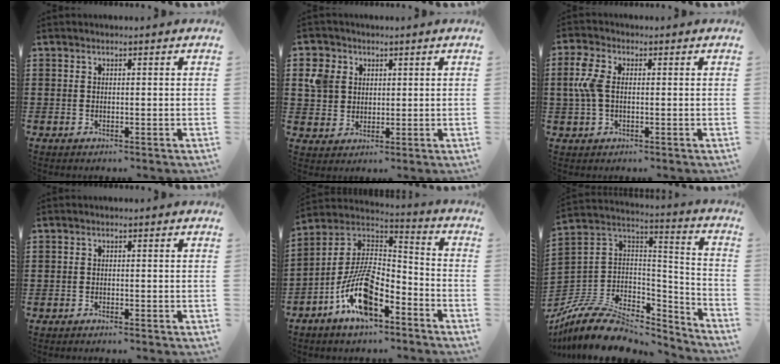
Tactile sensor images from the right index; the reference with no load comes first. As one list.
[{"total": 5.7, "force": [1.9, 5.0, 1.8], "torque": [-0.063, 0.014, 0.034]}, {"total": 5.7, "force": [0.3, 3.3, 4.7], "torque": [-0.130, -0.002, -0.006]}, {"total": 0.5, "force": [-0.5, 0.0, 0.0], "torque": [-0.003, 0.000, -0.011]}, {"total": 12.1, "force": [-7.1, 4.6, 8.6], "torque": [-0.198, 0.001, -0.141]}, {"total": 10.3, "force": [-7.3, 5.4, 4.8], "torque": [-0.102, 0.022, -0.137]}]